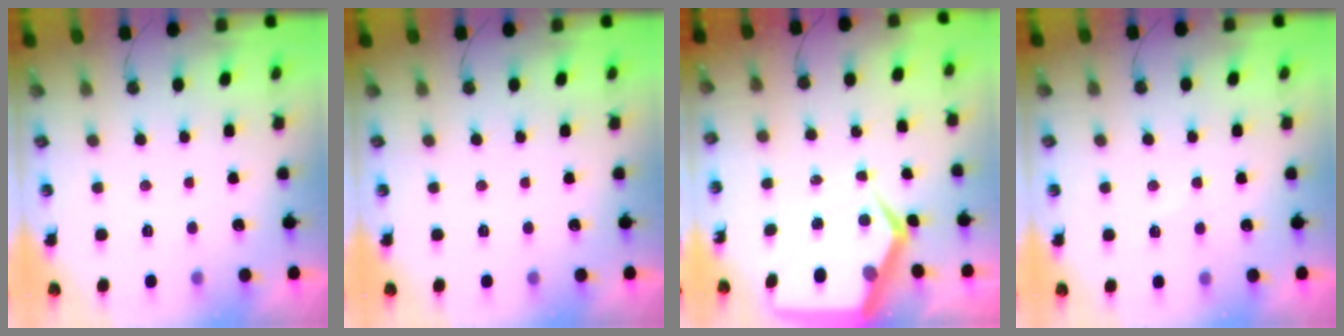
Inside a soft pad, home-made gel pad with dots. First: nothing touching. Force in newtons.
{"total": 0.0}
{"total": 10.0, "press": 9.9, "slide": 0.9}
{"total": 4.8, "press": 4.8, "slide": 0.6}